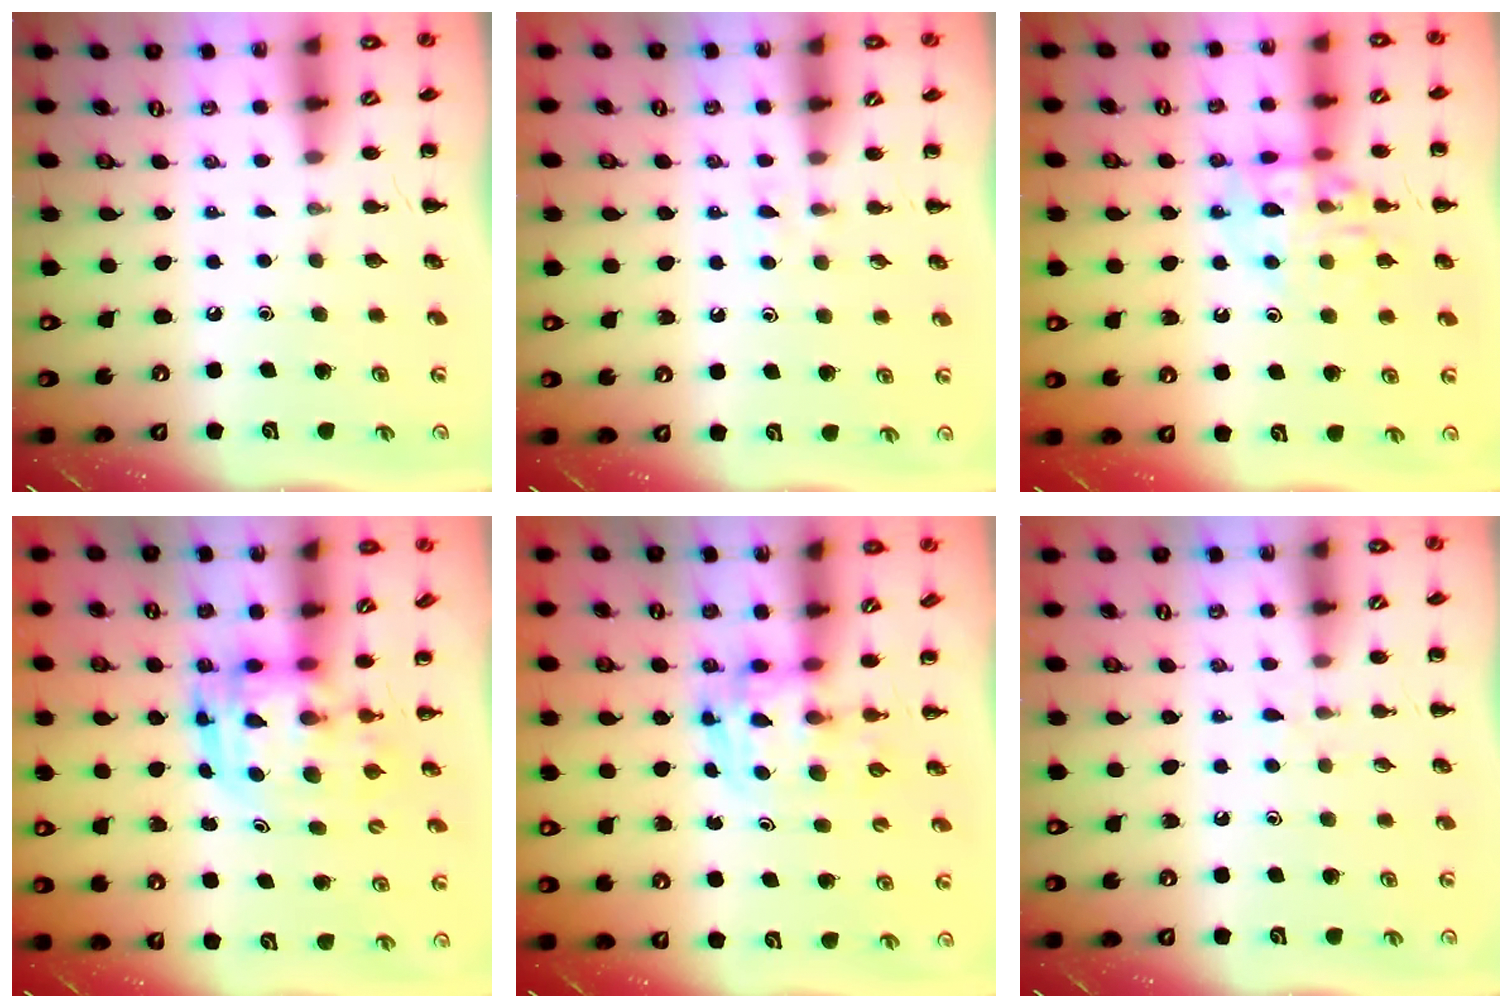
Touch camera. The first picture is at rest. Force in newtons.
{"total": 3.1, "press": 2.8, "slide": 1.3}
{"total": 12.3, "press": 12.2, "slide": 1.5}
{"total": 3.6, "press": 3.5, "slide": 0.7}
{"total": 3.7, "press": 3.7, "slide": 0.6}
{"total": 3.4, "press": 3.0, "slide": 1.6}